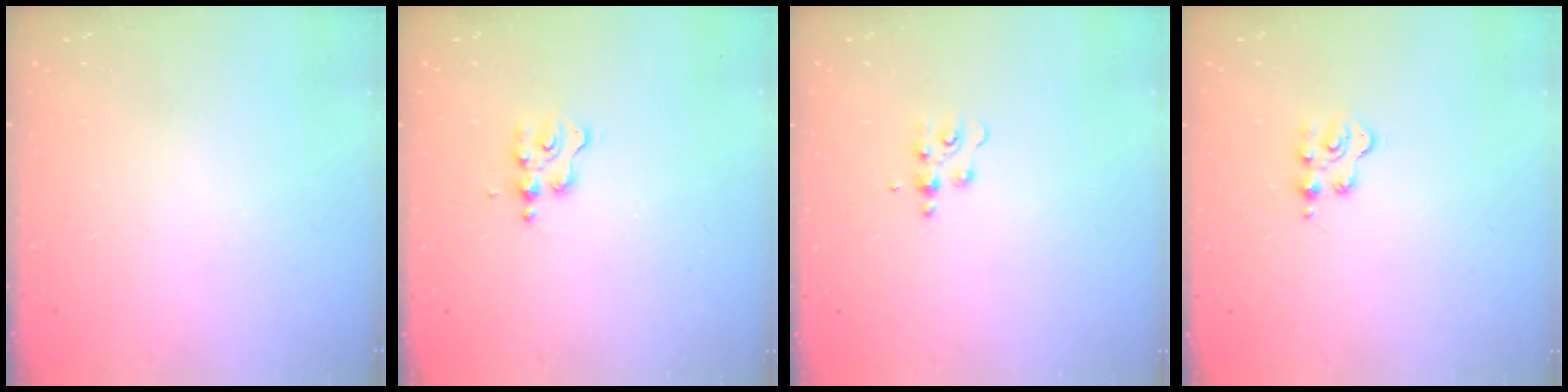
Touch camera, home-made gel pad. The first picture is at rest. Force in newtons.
{"total": 2.9, "press": 2.9, "slide": 0.4}
{"total": 4.6, "press": 4.6, "slide": 0.6}
{"total": 2.5, "press": 2.4, "slide": 0.5}